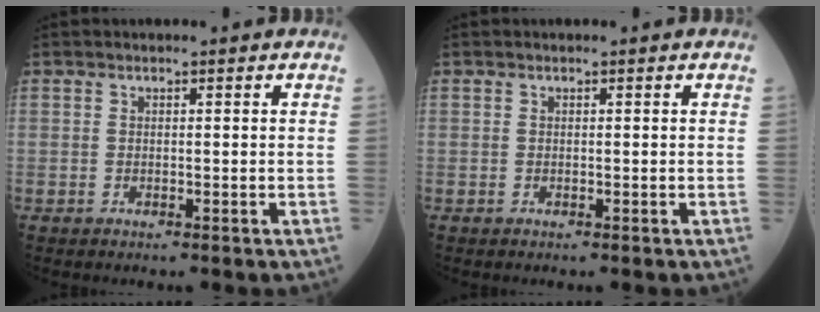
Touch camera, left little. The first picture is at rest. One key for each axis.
{"total": 0.0}